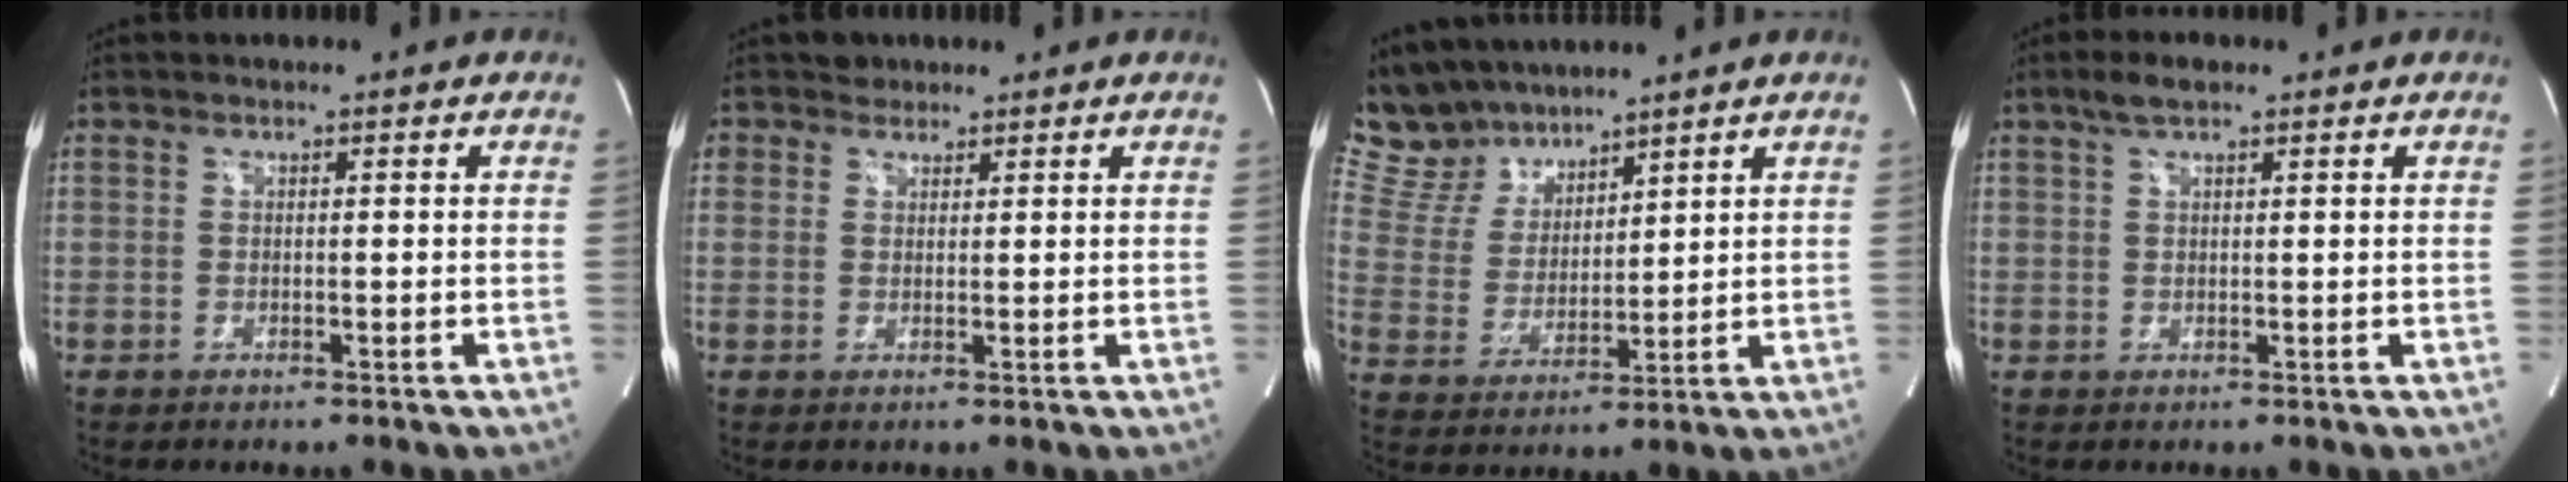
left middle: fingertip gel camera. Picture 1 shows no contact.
{"total": 2.0, "force": [1.4, 1.4, -0.3], "torque": [0.009, 0.006, 0.018]}
{"total": 10.3, "force": [9.2, 4.2, 1.9], "torque": [-0.056, 0.022, 0.192]}
{"total": 3.0, "force": [2.1, 0.9, 2.0], "torque": [-0.046, 0.012, 0.041]}